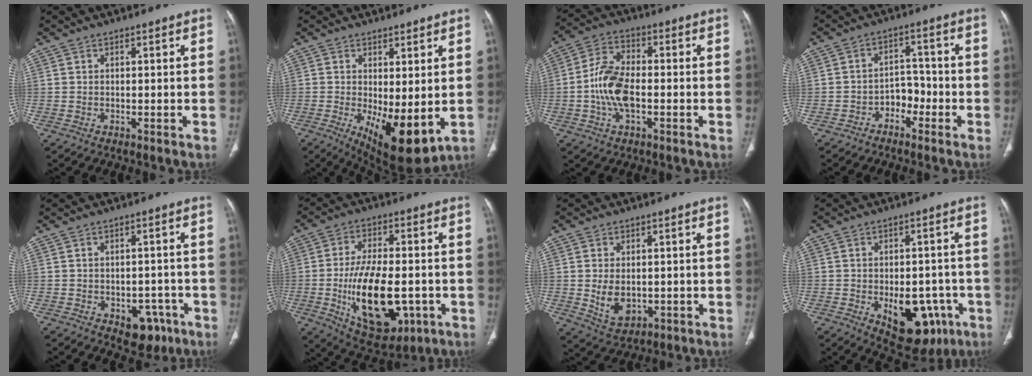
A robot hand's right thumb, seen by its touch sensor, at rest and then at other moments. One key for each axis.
{"total": 11.3, "fx": -1.6, "fy": 4.4, "fz": 10.2, "tx": -0.152, "ty": -0.025, "tz": -0.006}
{"total": 10.2, "fx": -1.8, "fy": 5.4, "fz": 8.5, "tx": -0.173, "ty": 0.023, "tz": -0.040}
{"total": 4.9, "fx": -2.7, "fy": 3.5, "fz": 2.2, "tx": -0.006, "ty": 0.035, "tz": -0.050}
{"total": 6.7, "fx": -3.3, "fy": 4.5, "fz": 3.8, "tx": -0.019, "ty": 0.022, "tz": -0.034}
{"total": 18.8, "fx": -4.2, "fy": 9.5, "fz": 15.7, "tx": -0.246, "ty": 0.004, "tz": -0.049}
{"total": 6.5, "fx": -0.5, "fy": 4.5, "fz": 4.7, "tx": -0.070, "ty": -0.009, "tz": 0.007}
{"total": 14.1, "fx": -5.1, "fy": 8.3, "fz": 10.3, "tx": -0.103, "ty": 0.020, "tz": -0.053}